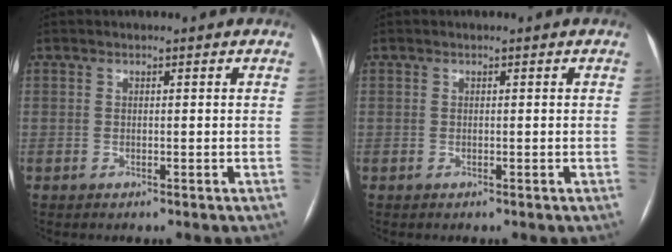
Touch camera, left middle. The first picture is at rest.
{"total": 0.0}